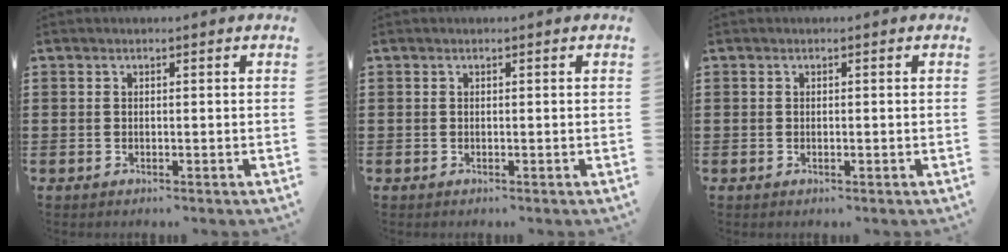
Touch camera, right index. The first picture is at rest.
{"total": 0.0}
{"total": 0.0}